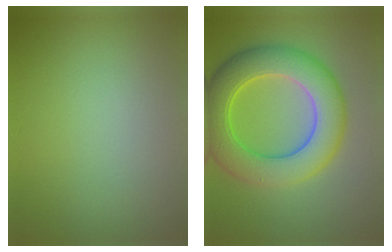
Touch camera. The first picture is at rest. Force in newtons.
{"total": 8.7, "press": 8.7, "slide": 0.3}